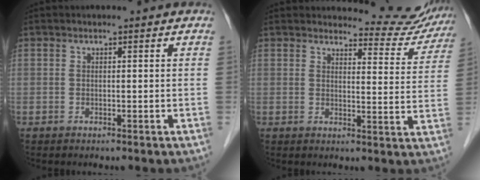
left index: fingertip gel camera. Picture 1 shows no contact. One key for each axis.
{"total": 9.9, "fx": 9.8, "fy": 1.6, "fz": -0.4, "tx": 0.022, "ty": -0.042, "tz": 0.098}